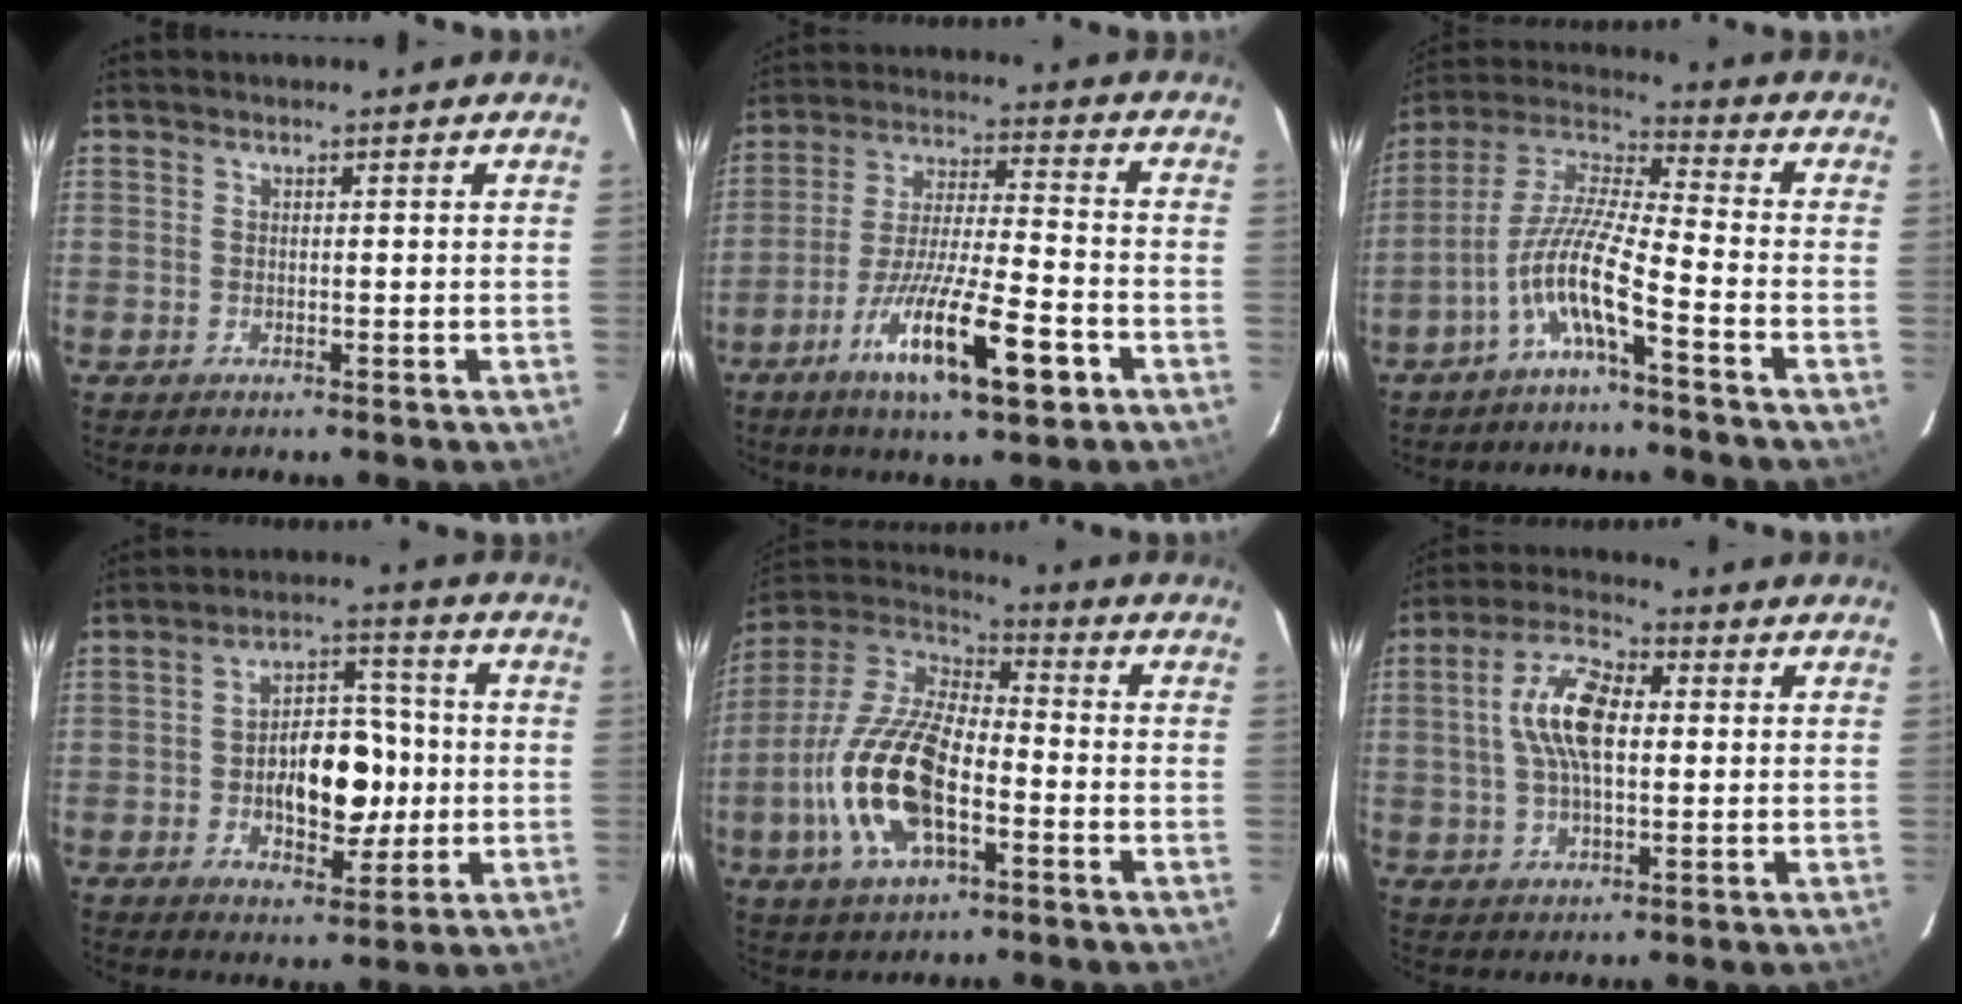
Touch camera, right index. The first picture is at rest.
{"total": 16.2, "force": [-8.2, 2.8, 13.7], "torque": [-0.267, -0.027, -0.141]}
{"total": 10.3, "force": [-5.1, 1.0, 8.9], "torque": [-0.193, 0.008, -0.099]}
{"total": 12.2, "force": [-1.7, 7.1, 9.7], "torque": [-0.172, 0.017, -0.019]}
{"total": 18.2, "force": [-5.5, 8.2, 15.2], "torque": [-0.328, -0.005, -0.106]}
{"total": 12.0, "force": [1.7, 5.6, 10.4], "torque": [-0.202, 0.021, 0.027]}